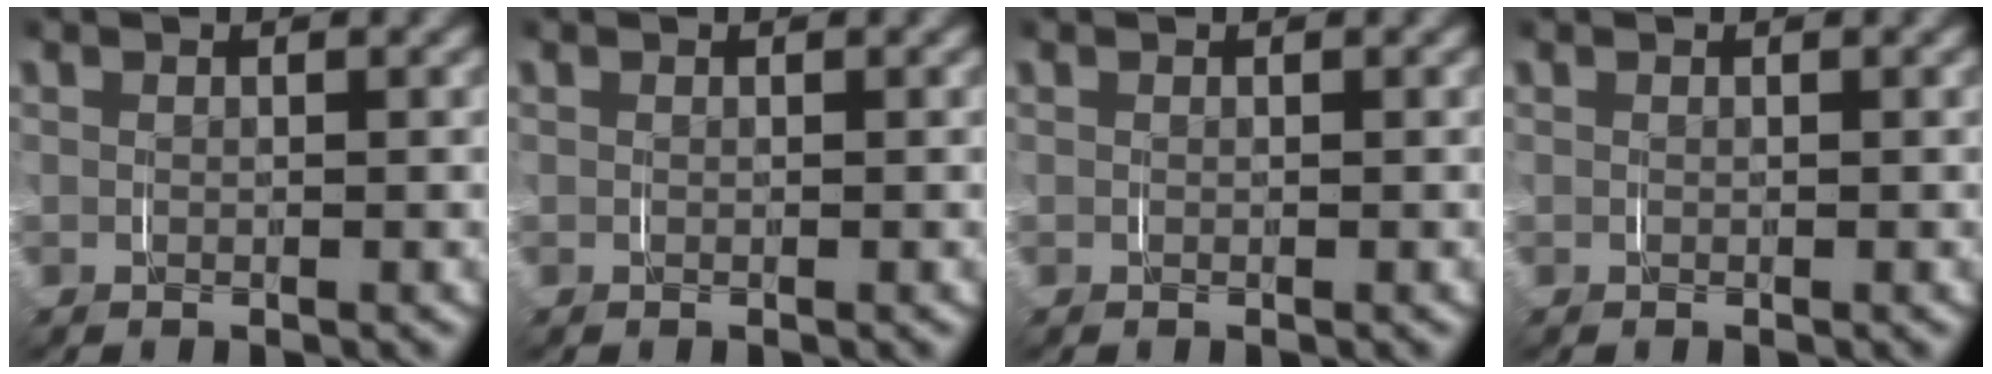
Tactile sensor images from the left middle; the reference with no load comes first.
{"total": 0.0}
{"total": 0.0}
{"total": 0.0}